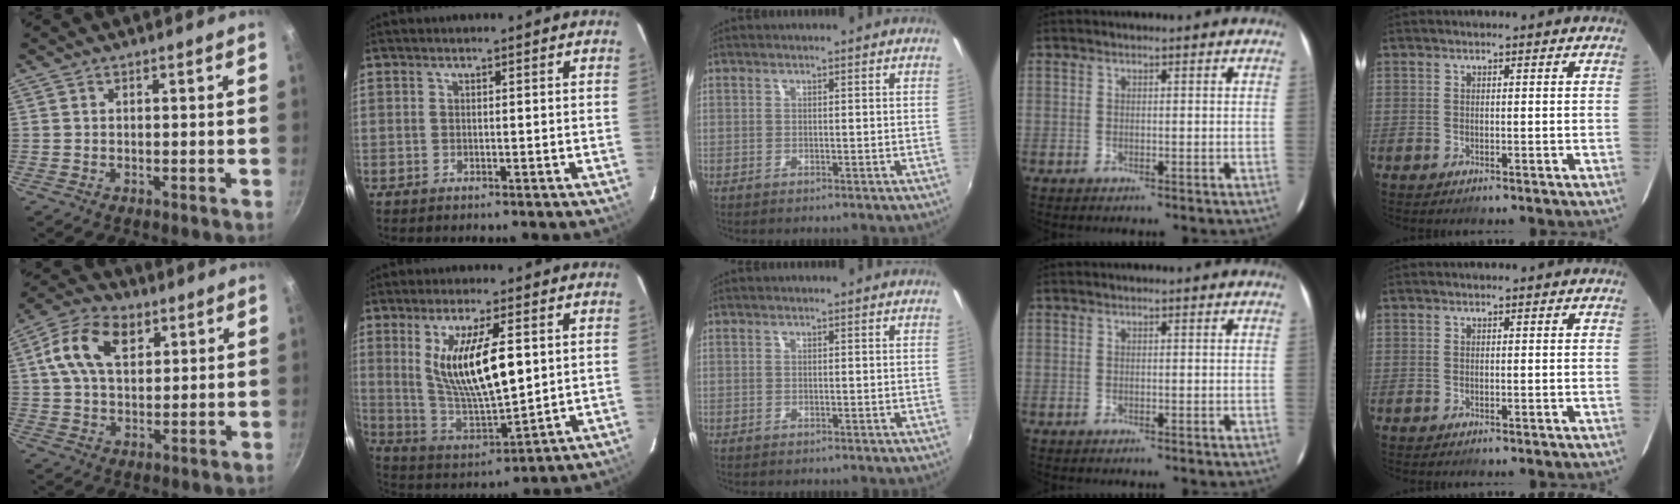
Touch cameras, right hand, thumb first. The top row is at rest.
{"thumb": {"total": 12.6, "force": [4.5, 8.0, 8.7], "torque": [-0.142, 0.005, 0.070]}, "index": {"total": 15.0, "force": [3.5, 4.5, 13.9], "torque": [-0.256, -0.013, 0.082]}}